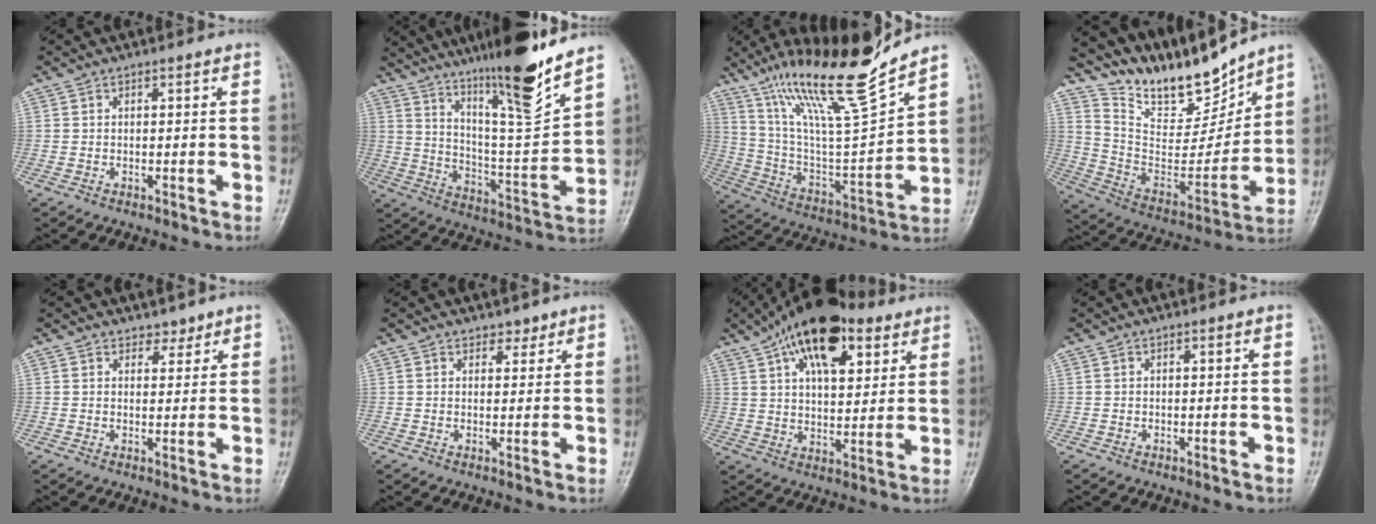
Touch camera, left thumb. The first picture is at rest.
{"total": 19.6, "force": [14.7, 1.6, 12.8], "torque": [-0.175, -0.089, 0.248]}
{"total": 21.2, "force": [15.9, 2.1, 13.8], "torque": [-0.212, -0.077, 0.291]}
{"total": 17.9, "force": [15.8, 5.0, 6.8], "torque": [-0.076, -0.094, 0.290]}
{"total": 2.4, "force": [2.0, 1.3, 0.3], "torque": [0.015, -0.013, 0.025]}
{"total": 2.1, "force": [1.7, 1.1, 0.5], "torque": [0.011, -0.011, 0.021]}
{"total": 17.3, "force": [9.2, 8.4, 12.0], "torque": [-0.164, -0.018, 0.148]}
{"total": 0.0}